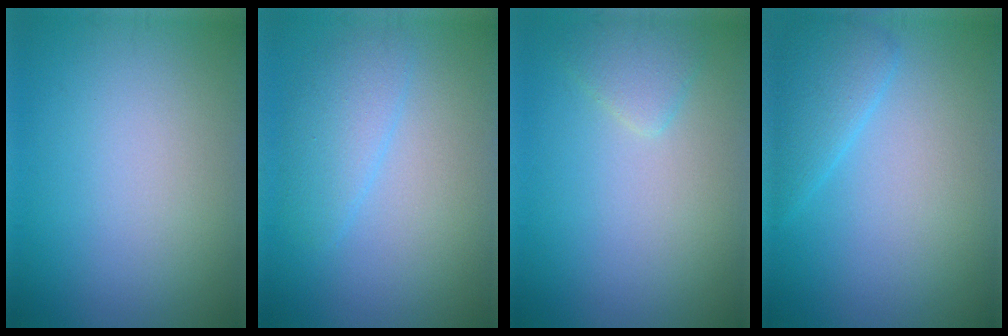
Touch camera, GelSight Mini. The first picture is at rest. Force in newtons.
{"total": 2.7, "press": 2.7, "slide": 0.1}
{"total": 1.7, "press": 1.7, "slide": 0.2}
{"total": 2.8, "press": 2.8, "slide": 0.2}